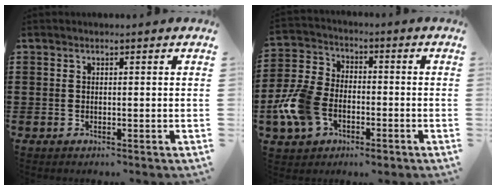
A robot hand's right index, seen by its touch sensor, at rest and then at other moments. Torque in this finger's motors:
{"motor_torque": [1.98, 0.16, 1.05, 0.21]}